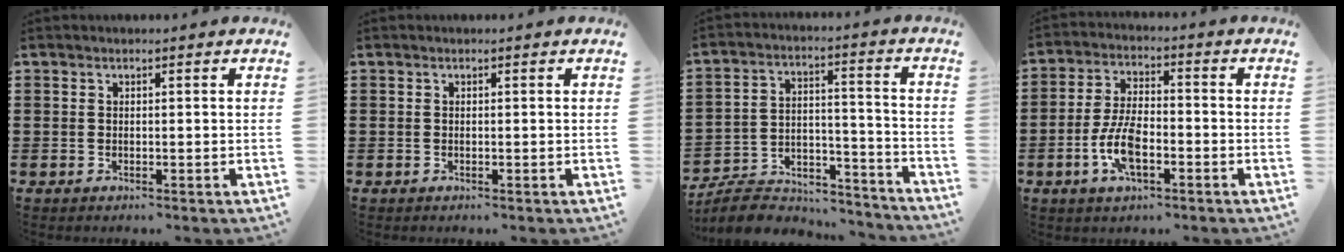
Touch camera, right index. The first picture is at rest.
{"total": 0.0}
{"total": 7.2, "force": [-6.5, 2.3, 1.9], "torque": [-0.038, 0.012, -0.126]}
{"total": 7.8, "force": [-2.7, 3.4, 6.6], "torque": [-0.148, -0.003, -0.055]}